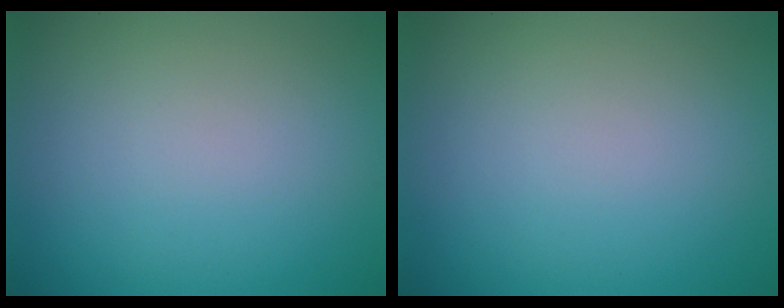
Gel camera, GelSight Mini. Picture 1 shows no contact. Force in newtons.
{"total": 0.0}